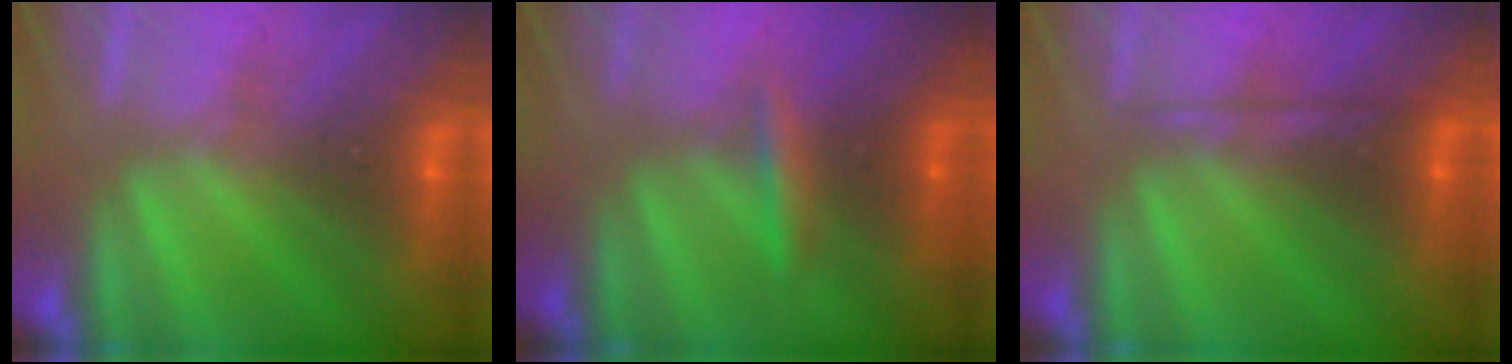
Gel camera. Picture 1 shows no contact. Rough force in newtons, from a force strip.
{"total": 2.4}
{"total": 2.1}